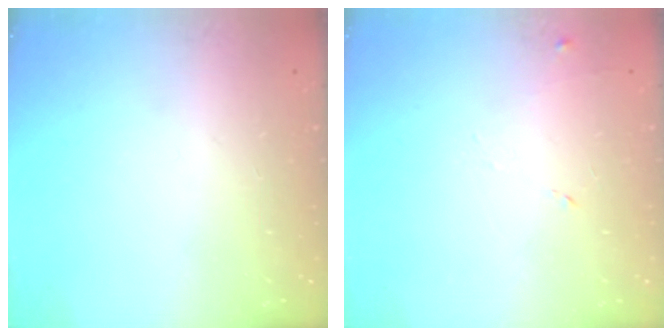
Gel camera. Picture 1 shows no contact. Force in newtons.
{"total": 6.1, "press": 6.1, "slide": 0.6}